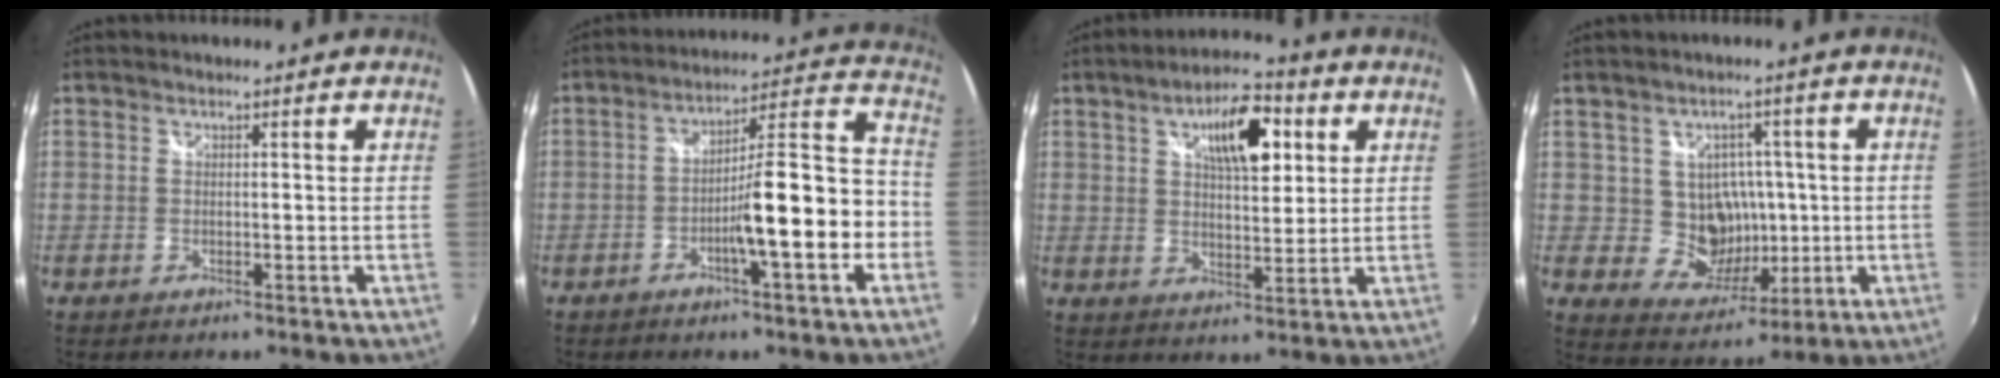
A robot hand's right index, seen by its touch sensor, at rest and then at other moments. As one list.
[{"total": 13.5, "force": [-4.6, 1.7, 12.6], "torque": [-0.182, 0.023, -0.069]}, {"total": 11.0, "force": [4.3, 4.4, 9.2], "torque": [-0.140, 0.024, 0.069]}, {"total": 8.4, "force": [0.3, 7.9, 2.8], "torque": [-0.060, 0.008, 0.022]}]